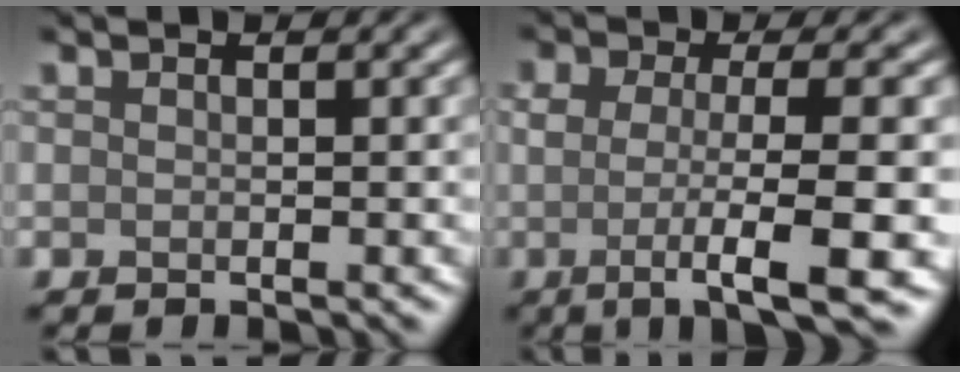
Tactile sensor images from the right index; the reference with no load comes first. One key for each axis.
{"total": 7.7, "fx": -1.6, "fy": 1.8, "fz": 7.3, "tx": -0.114, "ty": -0.011, "tz": -0.029}